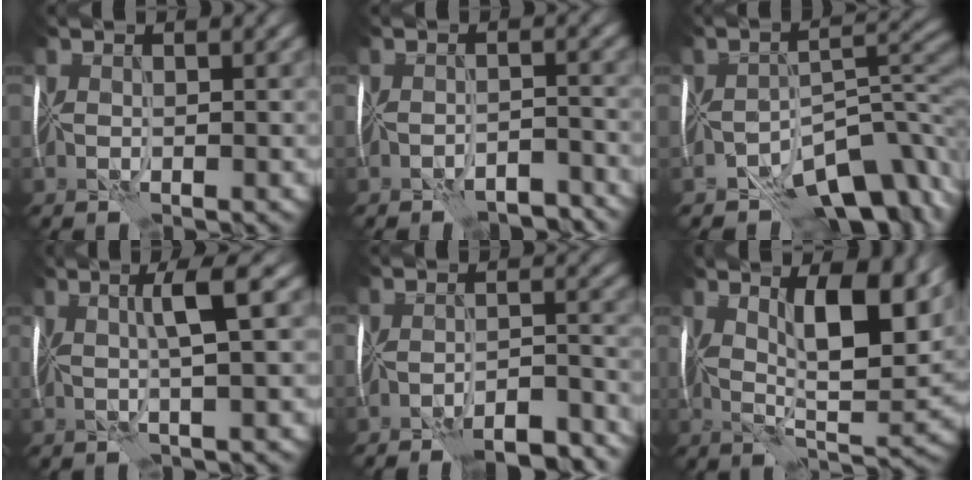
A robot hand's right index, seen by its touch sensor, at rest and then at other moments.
{"total": 4.0, "force": [-3.8, 0.5, 1.3], "torque": [-0.020, 0.005, -0.051]}
{"total": 8.4, "force": [-6.2, 3.3, 4.6], "torque": [-0.039, 0.002, -0.111]}
{"total": 3.4, "force": [1.0, -0.4, 3.3], "torque": [-0.054, 0.013, 0.011]}
{"total": 8.3, "force": [-7.6, 1.6, 2.9], "torque": [-0.027, 0.008, -0.090]}
{"total": 9.1, "force": [2.9, 2.9, 8.1], "torque": [-0.137, -0.001, 0.044]}